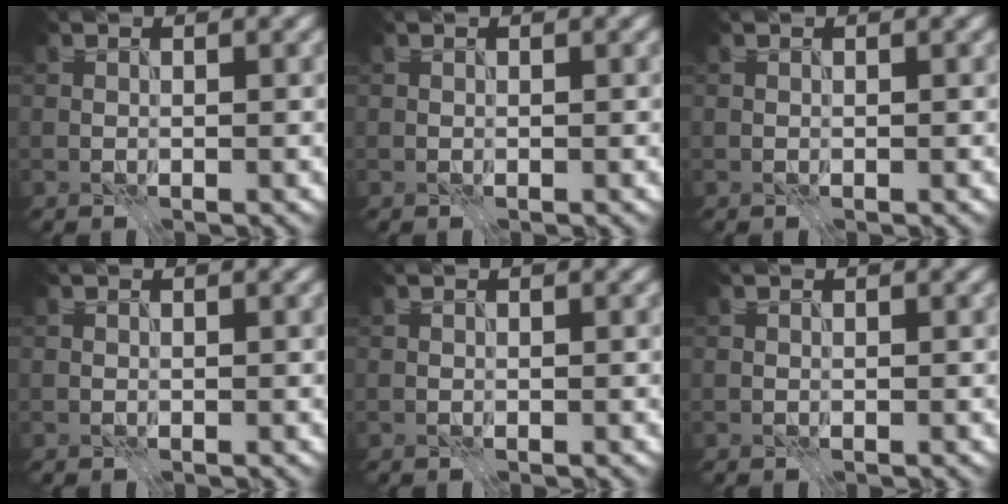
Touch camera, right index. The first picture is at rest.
{"total": 0.0}
{"total": 0.0}
{"total": 0.0}
{"total": 0.0}
{"total": 0.0}